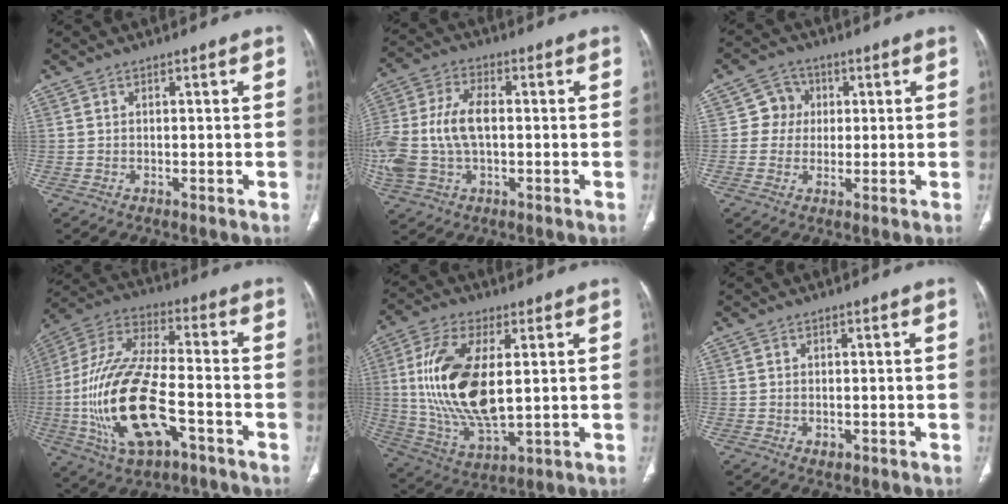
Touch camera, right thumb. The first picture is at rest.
{"total": 16.3, "force": [-0.7, 10.2, 12.7], "torque": [-0.305, 0.016, -0.010]}
{"total": 5.2, "force": [0.7, 5.0, 0.9], "torque": [0.021, 0.009, 0.005]}
{"total": 22.9, "force": [-6.4, 10.3, 19.4], "torque": [-0.406, 0.028, -0.106]}
{"total": 18.8, "force": [2.4, 8.7, 16.5], "torque": [-0.332, -0.016, 0.054]}
{"total": 1.4, "force": [-0.4, 1.0, 0.9], "torque": [-0.010, 0.000, -0.002]}